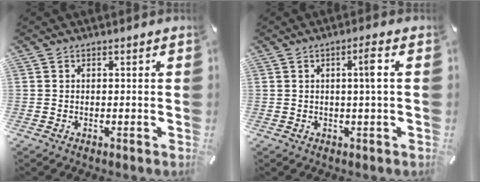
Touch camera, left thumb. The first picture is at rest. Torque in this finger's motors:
{"motor_torque": [0.39, 0.40, 0.13, 0.02, 0.01]}